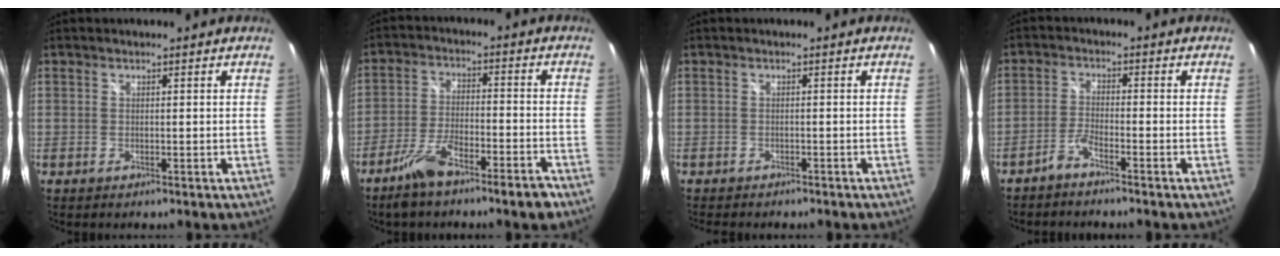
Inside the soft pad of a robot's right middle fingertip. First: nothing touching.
{"total": 10.0, "force": [-7.3, 1.6, 6.6], "torque": [-0.137, -0.007, -0.127]}
{"total": 4.0, "force": [-3.6, 0.9, 1.4], "torque": [-0.029, -0.012, -0.051]}
{"total": 2.8, "force": [-2.3, 0.2, 1.5], "torque": [-0.051, 0.008, -0.051]}